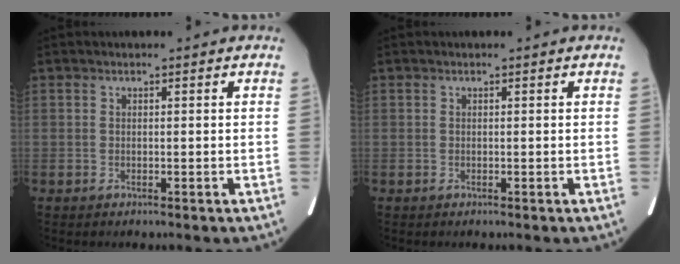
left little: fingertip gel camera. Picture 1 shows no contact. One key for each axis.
{"total": 0.0}